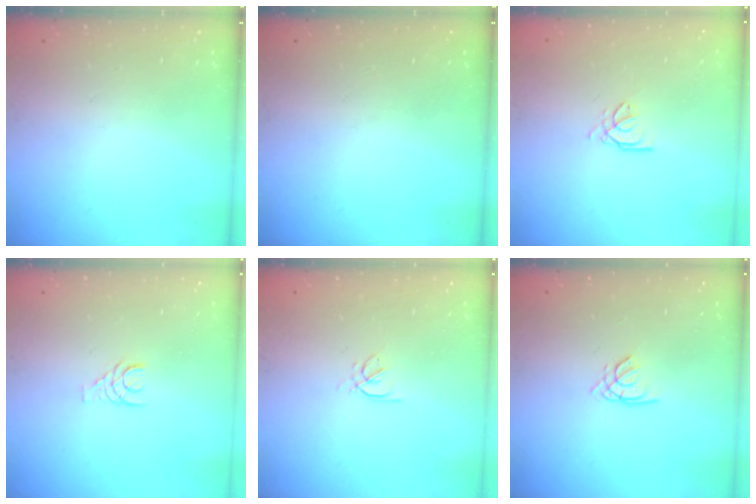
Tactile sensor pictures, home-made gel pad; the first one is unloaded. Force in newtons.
{"total": 0.0}
{"total": 2.6, "press": 2.6, "slide": 0.3}
{"total": 3.6, "press": 3.6, "slide": 0.4}
{"total": 1.6, "press": 1.5, "slide": 0.5}
{"total": 1.2, "press": 1.1, "slide": 0.3}